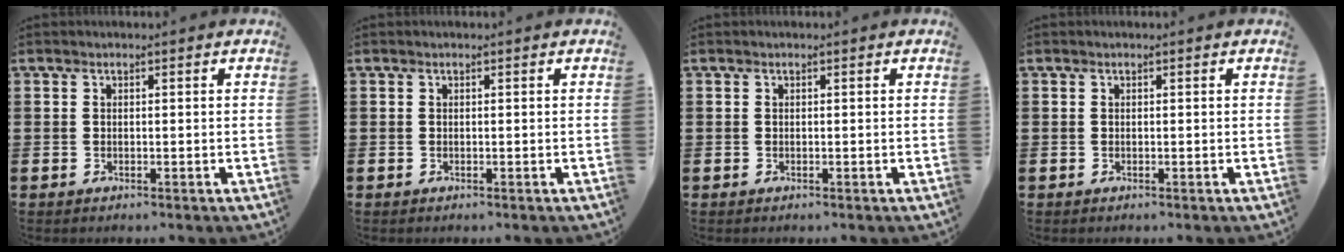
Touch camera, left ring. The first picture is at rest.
{"total": 0.0}
{"total": 0.0}
{"total": 0.0}